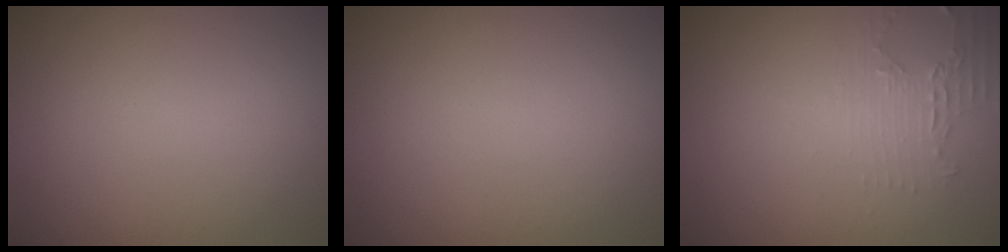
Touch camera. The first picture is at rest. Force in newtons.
{"total": 0.0}
{"total": 2.2, "press": 1.6, "slide": 1.5}